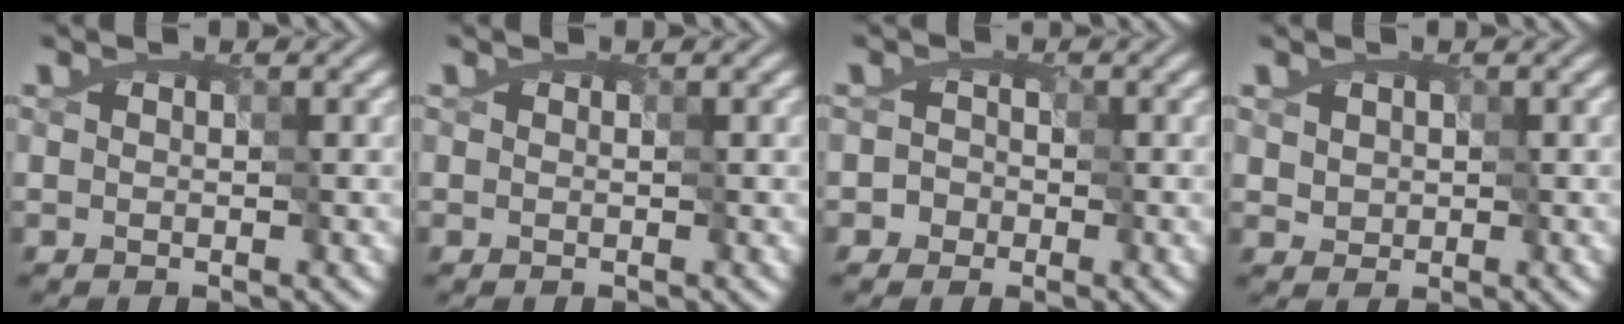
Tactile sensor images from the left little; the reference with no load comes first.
{"total": 0.0}
{"total": 2.3, "force": [-0.9, 2.1, 0.1], "torque": [0.010, 0.006, -0.021]}
{"total": 1.6, "force": [0.3, 1.5, 0.5], "torque": [-0.035, -0.005, 0.028]}